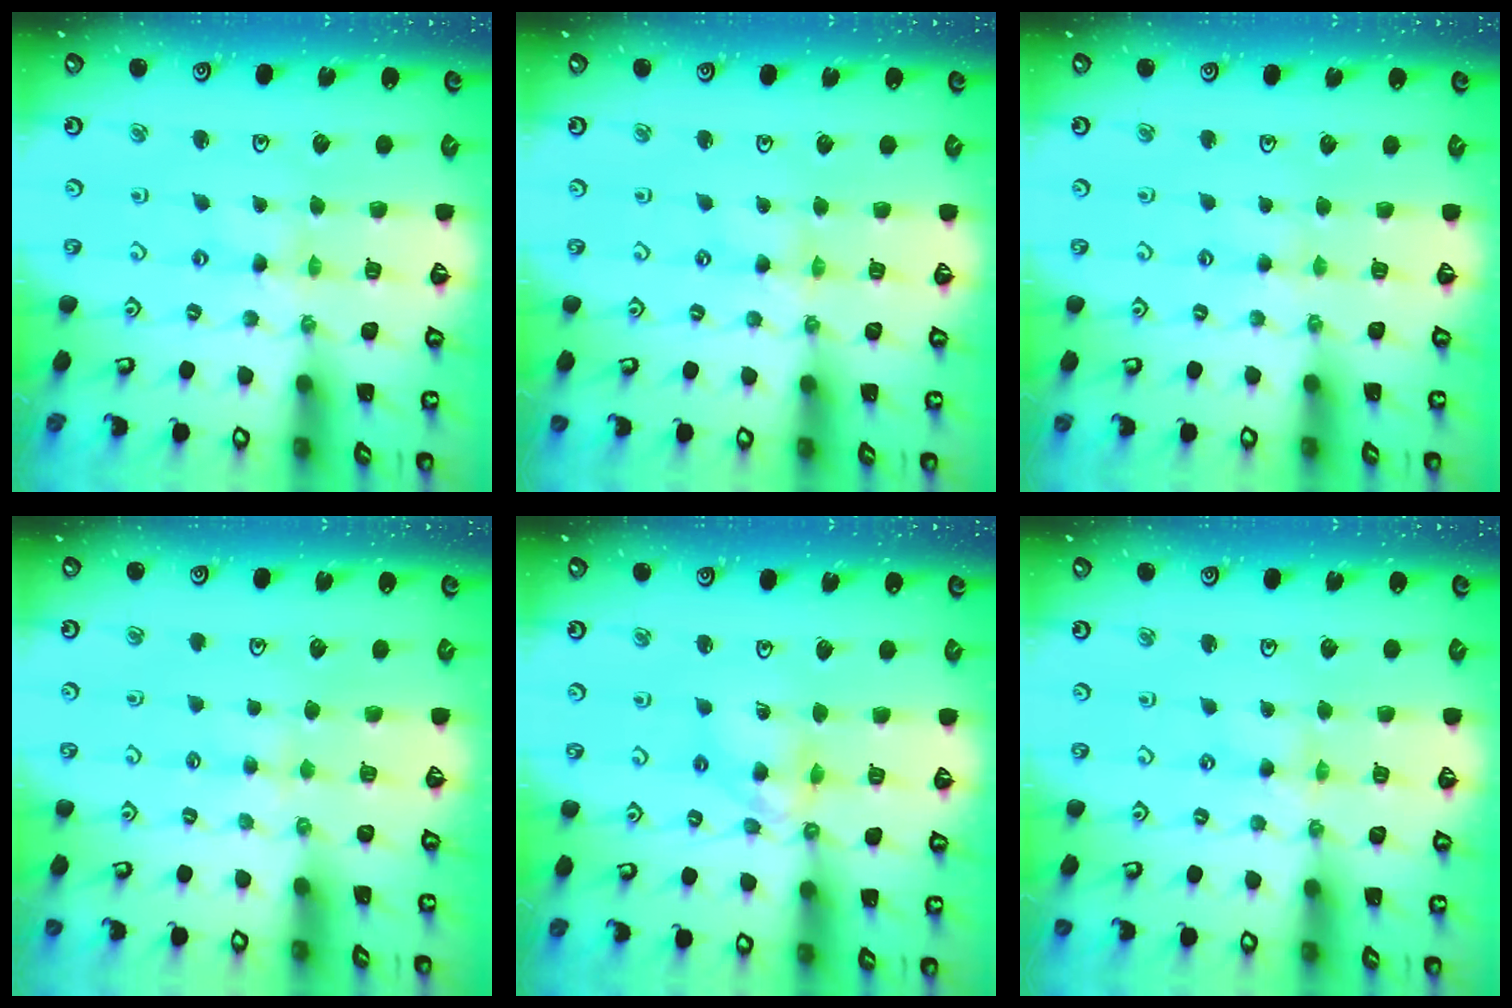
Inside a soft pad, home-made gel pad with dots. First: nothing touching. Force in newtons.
{"total": 0.7, "press": 0.7, "slide": 0.2}
{"total": 1.9, "press": 1.9, "slide": 0.2}
{"total": 3.0, "press": 3.0, "slide": 0.5}
{"total": 9.7, "press": 9.7, "slide": 0.9}
{"total": 0.7, "press": 0.7, "slide": 0.2}